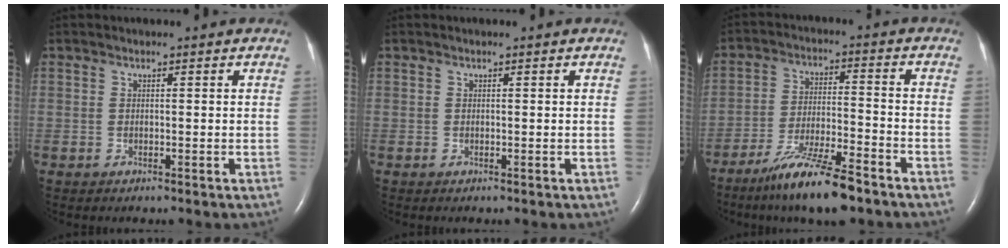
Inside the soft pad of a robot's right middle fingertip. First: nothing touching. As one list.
[{"total": 0.0}, {"total": 11.4, "force": [-8.5, 0.9, 7.6], "torque": [-0.142, -0.026, -0.150]}]